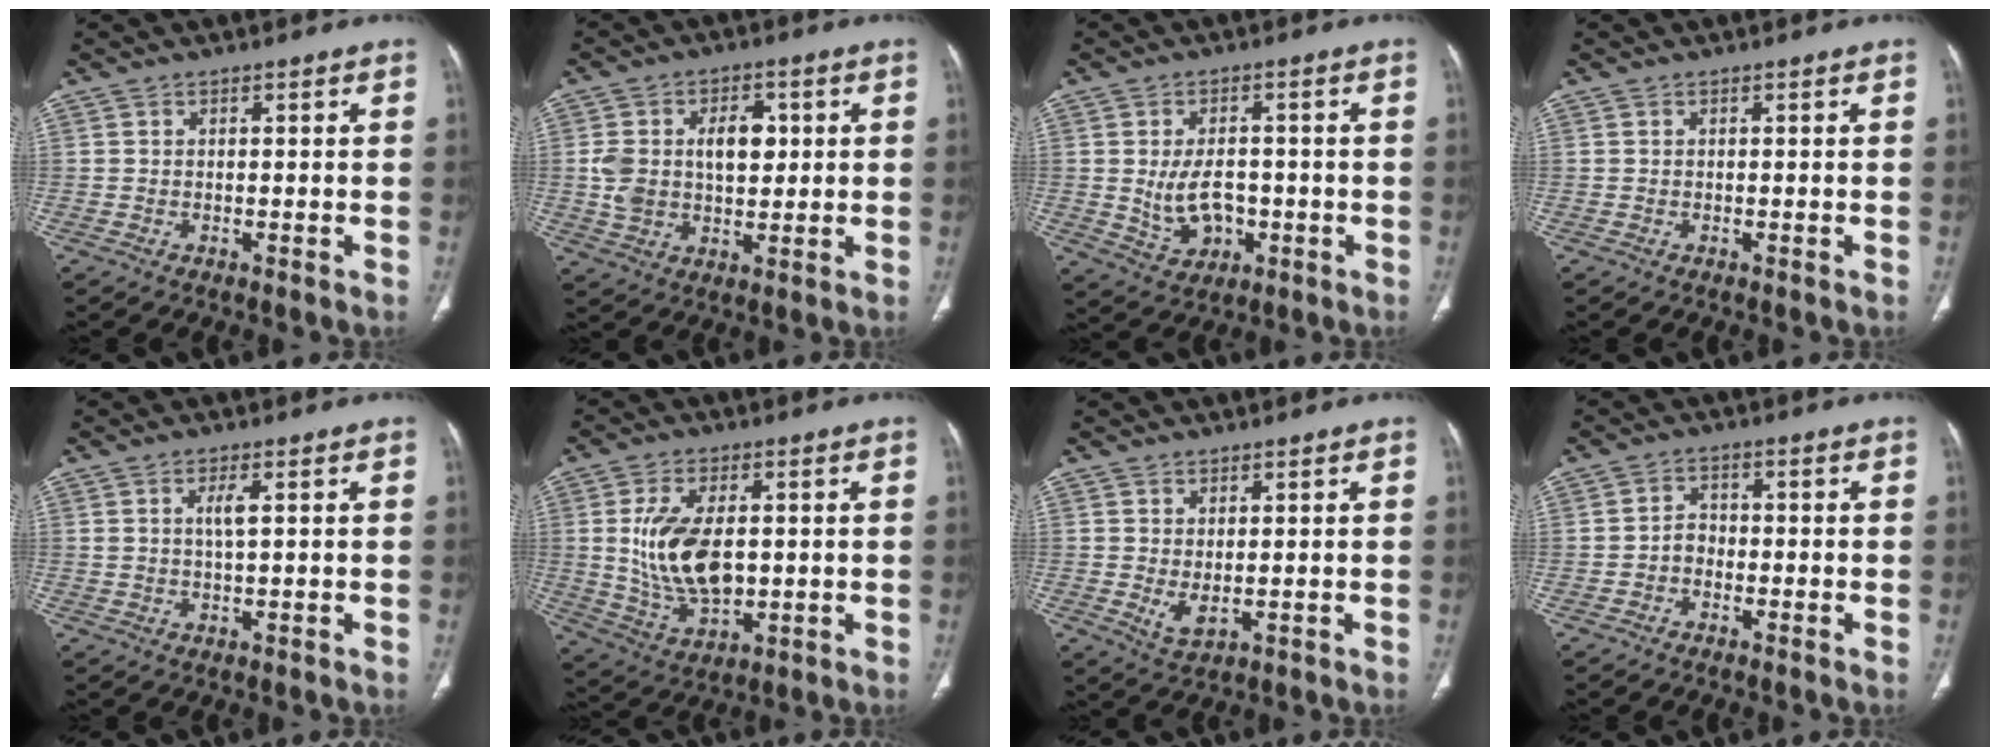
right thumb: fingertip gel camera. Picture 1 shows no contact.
{"total": 11.1, "force": [1.5, 7.3, 8.2], "torque": [-0.128, 0.009, 0.036]}
{"total": 7.9, "force": [-1.0, 5.5, 5.6], "torque": [-0.075, 0.003, -0.005]}
{"total": 0.0}
{"total": 2.9, "force": [0.8, 0.7, 2.7], "torque": [-0.055, -0.005, 0.018]}
{"total": 13.6, "force": [0.9, 7.5, 11.3], "torque": [-0.206, -0.012, 0.029]}
{"total": 3.2, "force": [0.2, 1.7, 2.8], "torque": [-0.046, -0.010, 0.014]}
{"total": 2.7, "force": [-1.0, 2.1, 1.3], "torque": [-0.008, 0.013, -0.026]}